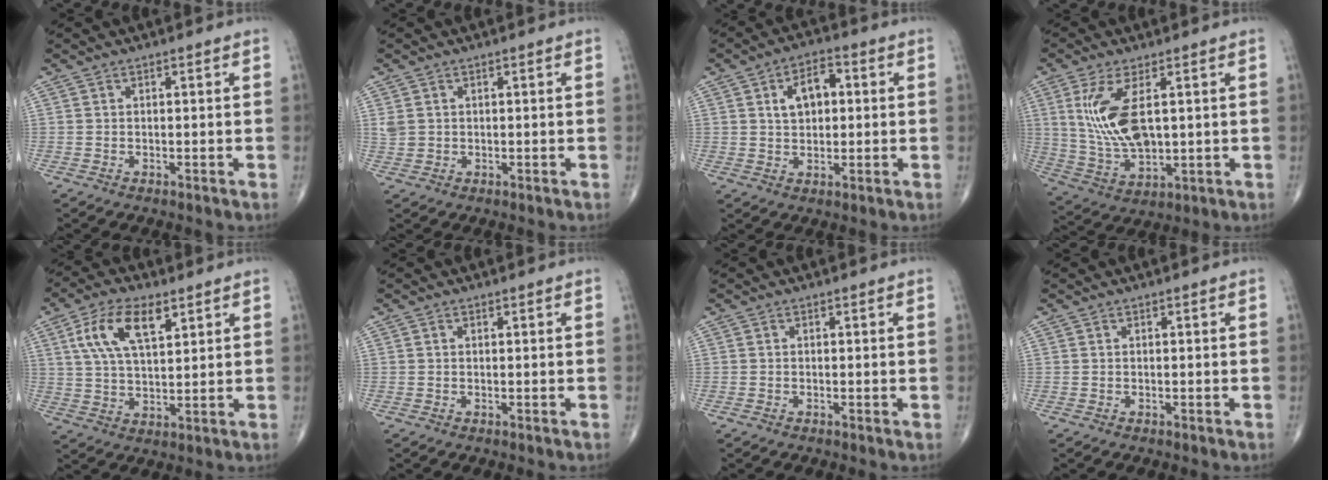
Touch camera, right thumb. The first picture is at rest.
{"total": 2.1, "force": [0.6, 1.7, 1.0], "torque": [-0.020, -0.001, 0.018]}
{"total": 7.3, "force": [1.6, 4.5, 5.5], "torque": [-0.076, 0.010, 0.022]}
{"total": 12.1, "force": [2.9, 5.3, 10.5], "torque": [-0.219, -0.016, 0.070]}
{"total": 11.2, "force": [5.0, 5.1, 8.7], "torque": [-0.162, -0.008, 0.096]}
{"total": 0.0}
{"total": 0.0}
{"total": 0.0}